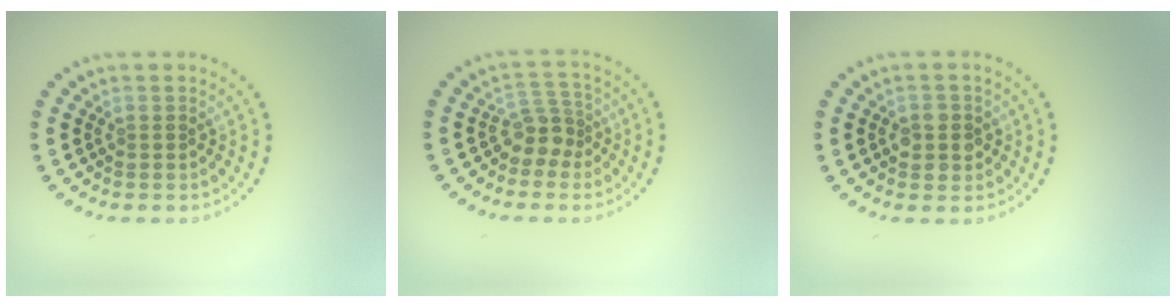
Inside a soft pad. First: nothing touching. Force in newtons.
{"total": 2.6, "press": 1.9, "slide": 1.7}
{"total": 2.2, "press": 2.2, "slide": 0.5}